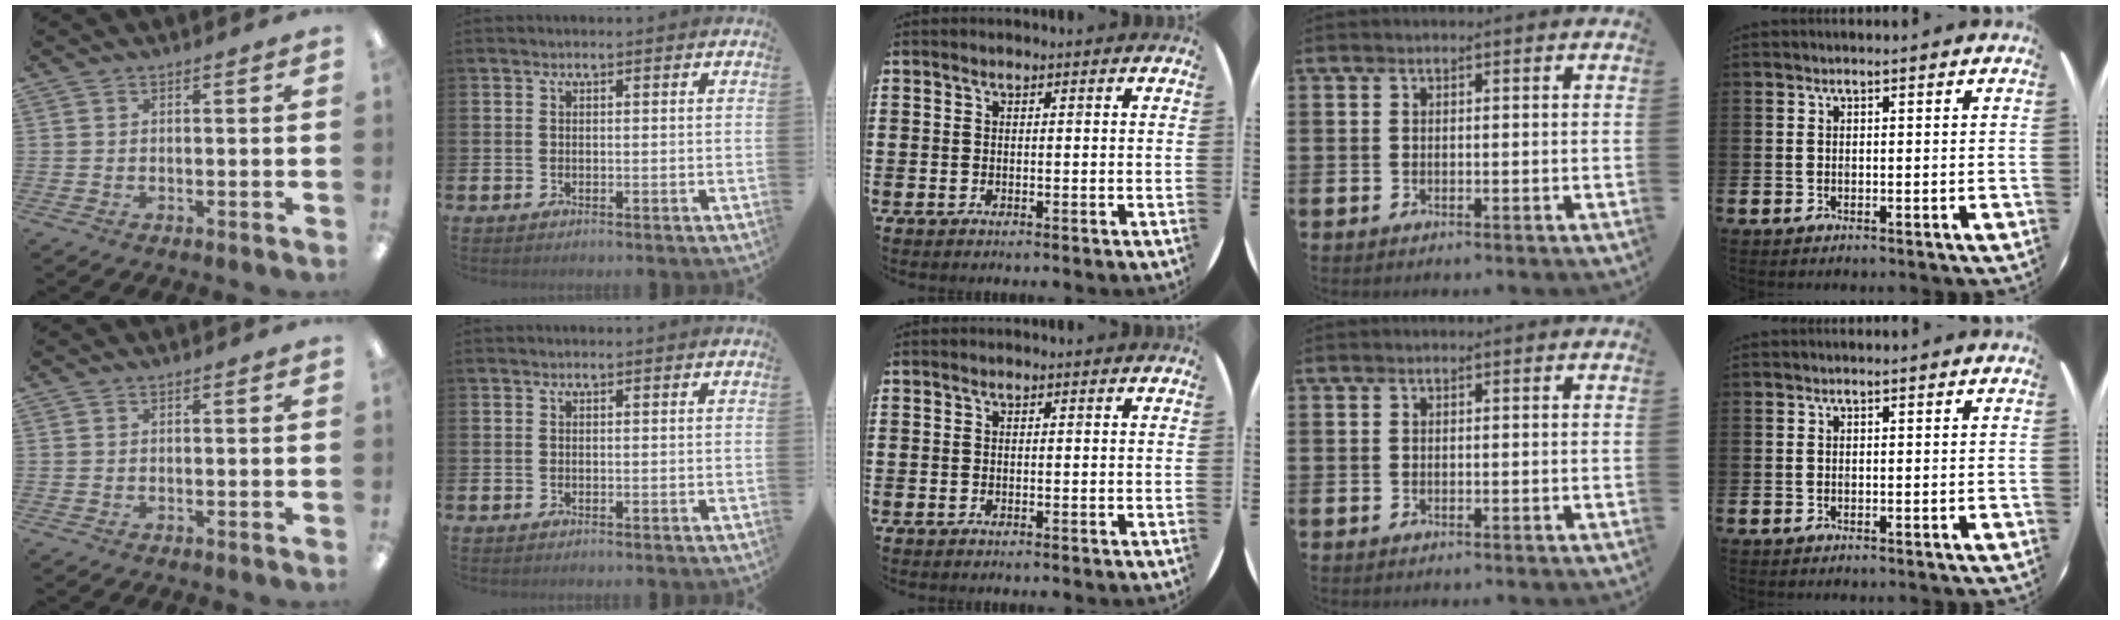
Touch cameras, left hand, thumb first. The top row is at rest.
{}